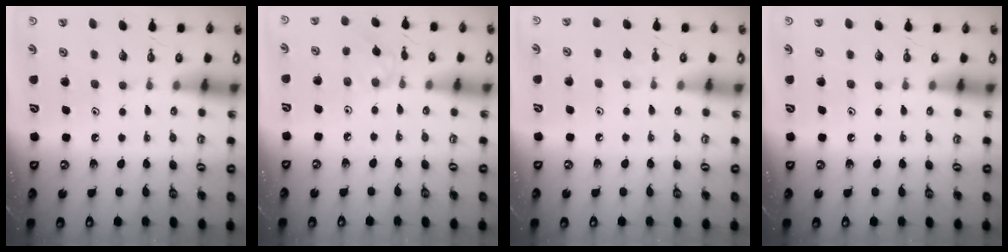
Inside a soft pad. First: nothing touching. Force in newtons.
{"total": 2.5, "press": 2.5, "slide": 0.4}
{"total": 2.5, "press": 2.5, "slide": 0.4}
{"total": 0.0}